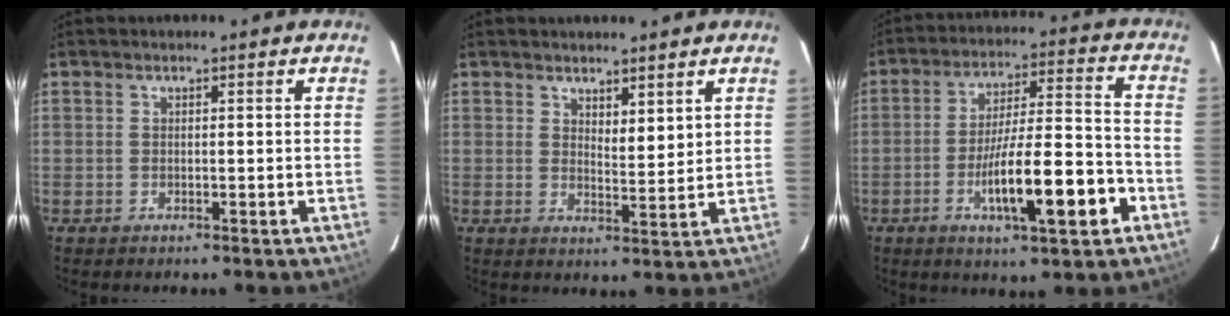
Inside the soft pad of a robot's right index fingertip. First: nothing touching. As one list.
[{"total": 3.3, "force": [2.4, 1.0, 2.1], "torque": [-0.034, -0.014, 0.046]}, {"total": 14.5, "force": [-5.6, 2.0, 13.2], "torque": [-0.225, 0.005, -0.086]}]